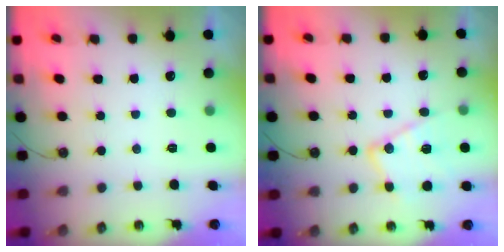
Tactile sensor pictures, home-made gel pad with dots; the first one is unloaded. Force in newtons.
{"total": 14.7, "press": 14.6, "slide": 1.3}